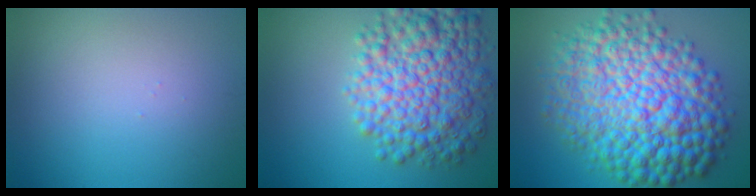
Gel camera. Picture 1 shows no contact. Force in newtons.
{"total": 9.1, "press": 9.1, "slide": 0.0}
{"total": 13.8, "press": 13.8, "slide": 0.0}